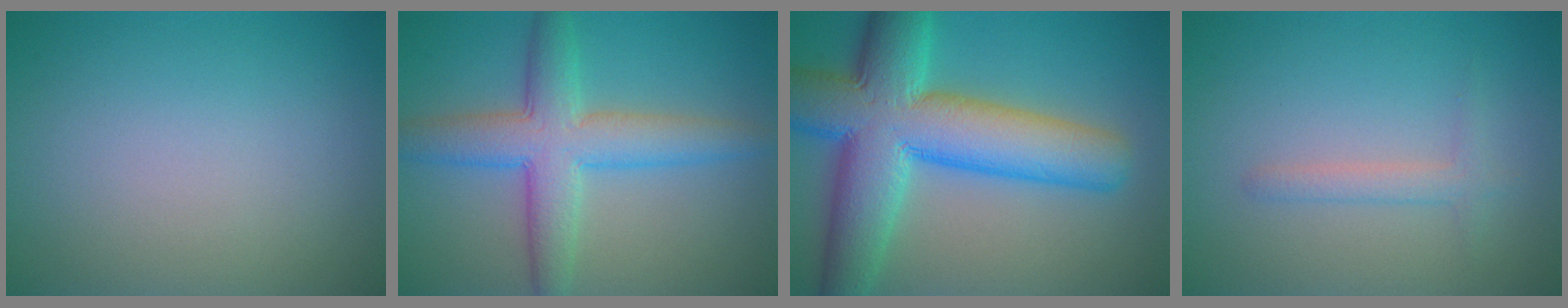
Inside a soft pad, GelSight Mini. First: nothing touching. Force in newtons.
{"total": 6.4, "press": 6.4, "slide": 0.1}
{"total": 12.6, "press": 12.6, "slide": 0.4}
{"total": 1.5, "press": 1.5, "slide": 0.0}